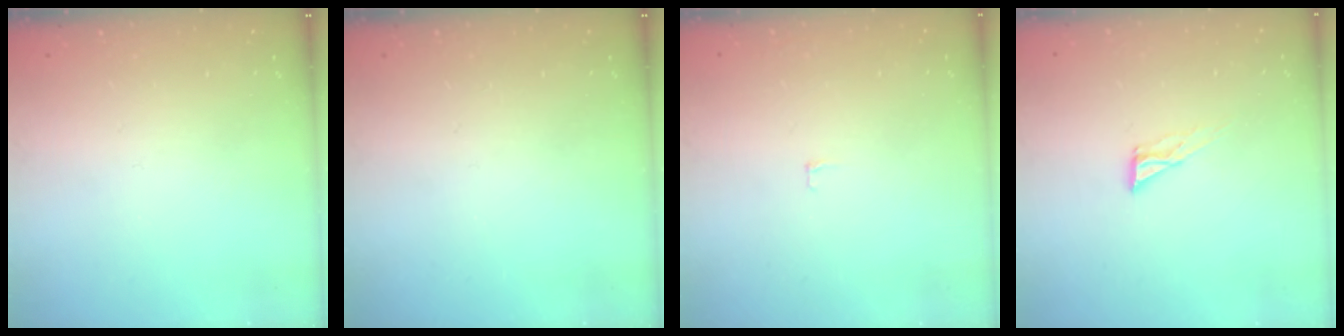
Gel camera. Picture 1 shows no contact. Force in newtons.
{"total": 0.0}
{"total": 2.4, "press": 2.4, "slide": 0.2}
{"total": 6.5, "press": 6.5, "slide": 0.4}